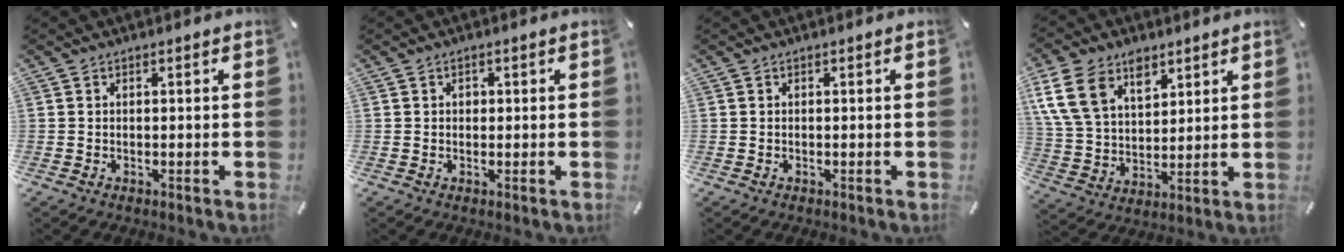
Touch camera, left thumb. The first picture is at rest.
{"total": 1.1, "force": [0.2, 0.9, 0.6], "torque": [-0.006, 0.001, 0.001]}
{"total": 0.0}
{"total": 13.4, "force": [7.0, 8.8, 7.3], "torque": [-0.174, -0.021, 0.129]}